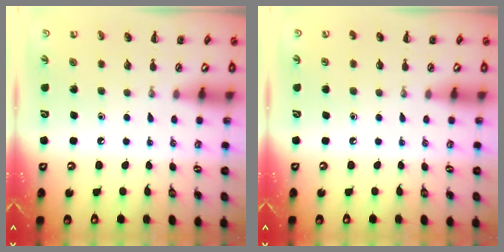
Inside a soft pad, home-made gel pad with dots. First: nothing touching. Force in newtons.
{"total": 0.0}